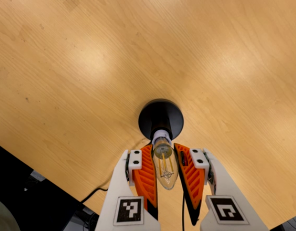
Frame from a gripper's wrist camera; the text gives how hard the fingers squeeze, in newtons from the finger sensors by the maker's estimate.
{"total": 22.2, "left": 23.4, "right": 21.0}